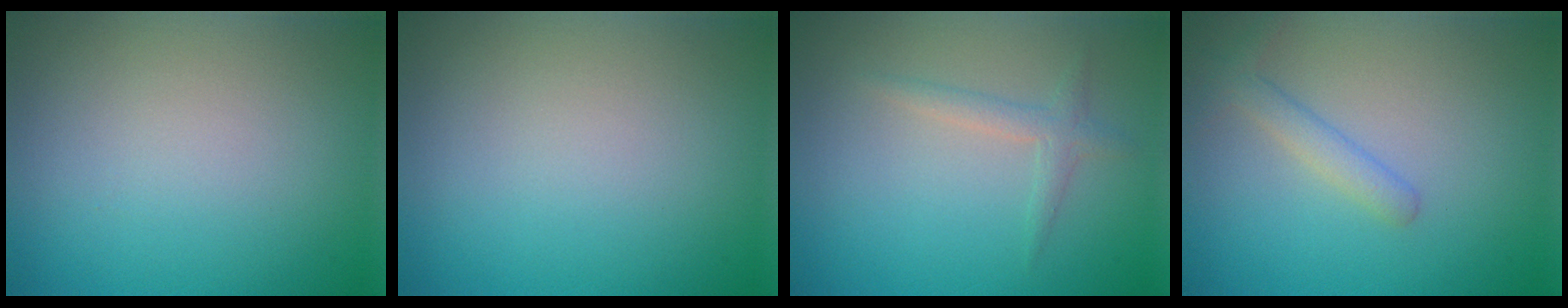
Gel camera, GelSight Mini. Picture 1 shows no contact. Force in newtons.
{"total": 0.0}
{"total": 1.6, "press": 1.6, "slide": 0.1}
{"total": 1.9, "press": 1.9, "slide": 0.0}